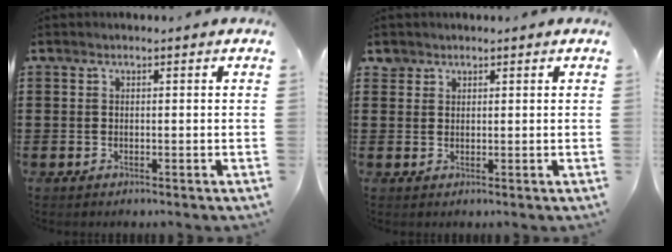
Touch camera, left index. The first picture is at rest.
{"total": 1.6, "force": [1.3, 0.9, 0.1], "torque": [-0.007, 0.003, 0.027]}